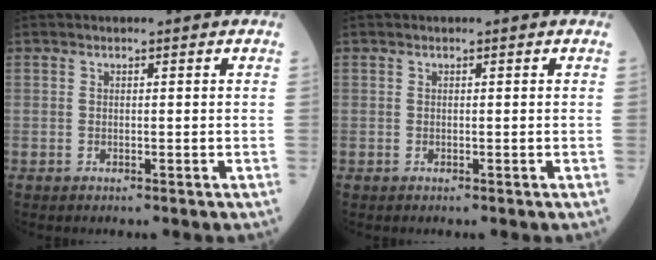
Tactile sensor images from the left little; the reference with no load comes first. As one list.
[{"total": 0.0}]